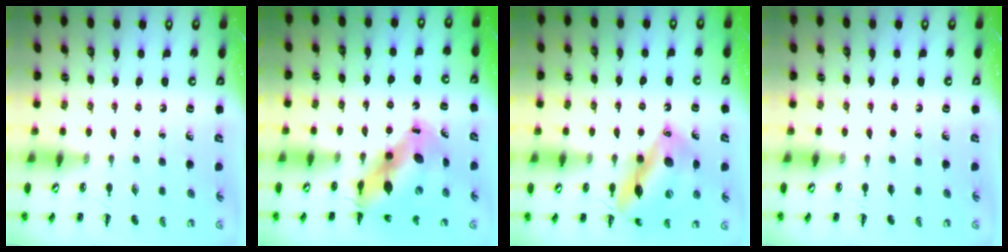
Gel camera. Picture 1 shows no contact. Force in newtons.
{"total": 11.6, "press": 11.3, "slide": 2.7}
{"total": 16.1, "press": 16.0, "slide": 1.6}
{"total": 0.0}